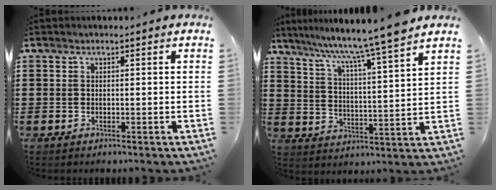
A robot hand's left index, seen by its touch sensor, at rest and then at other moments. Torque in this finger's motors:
{"motor_torque": [1.11, -1.03, 0.40, 0.17]}